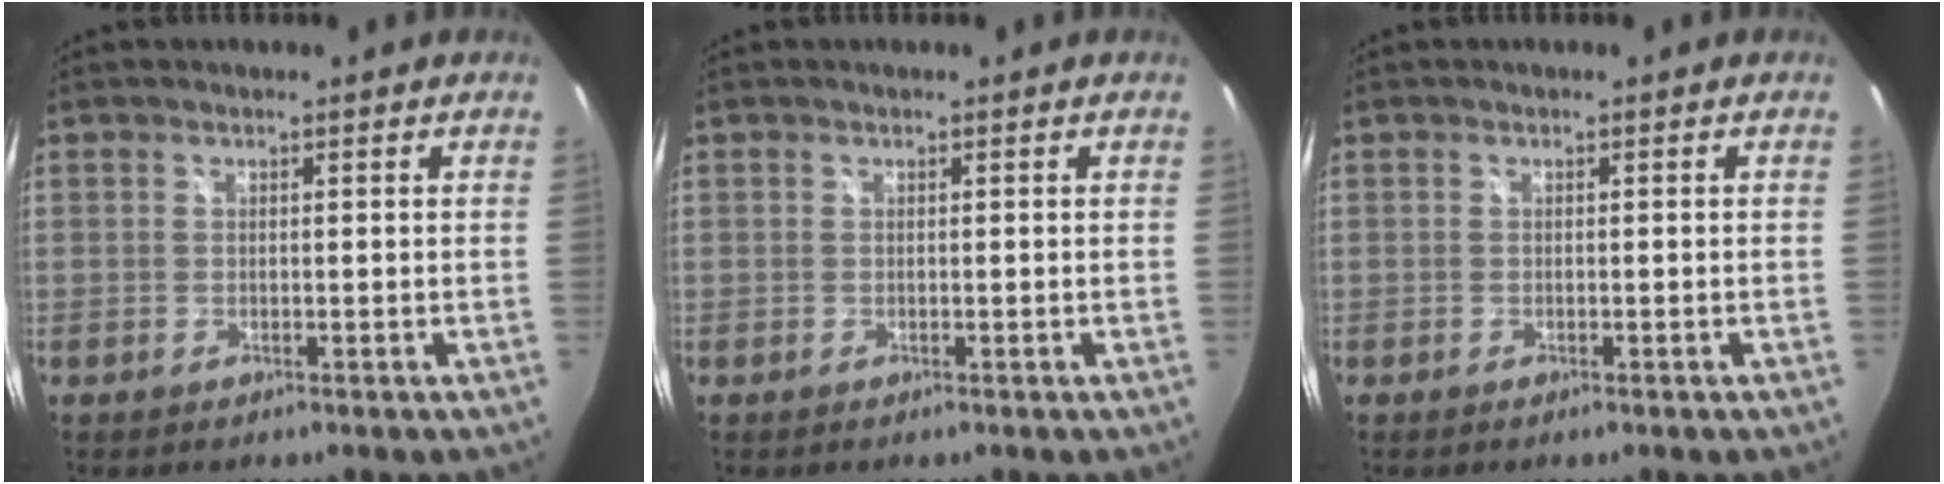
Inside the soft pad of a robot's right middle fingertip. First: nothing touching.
{"total": 0.0}
{"total": 0.5, "force": [-0.4, 0.1, 0.3], "torque": [-0.003, -0.002, -0.008]}